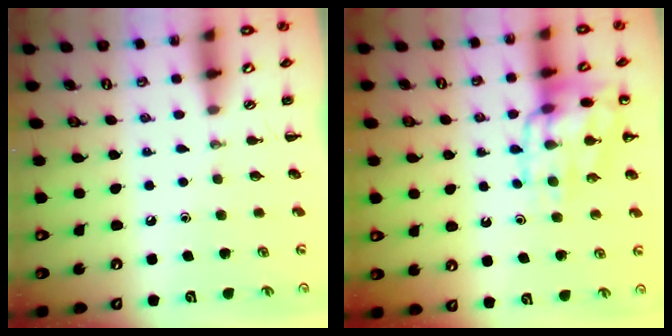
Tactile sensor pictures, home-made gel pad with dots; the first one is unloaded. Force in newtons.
{"total": 15.4, "press": 15.3, "slide": 2.0}